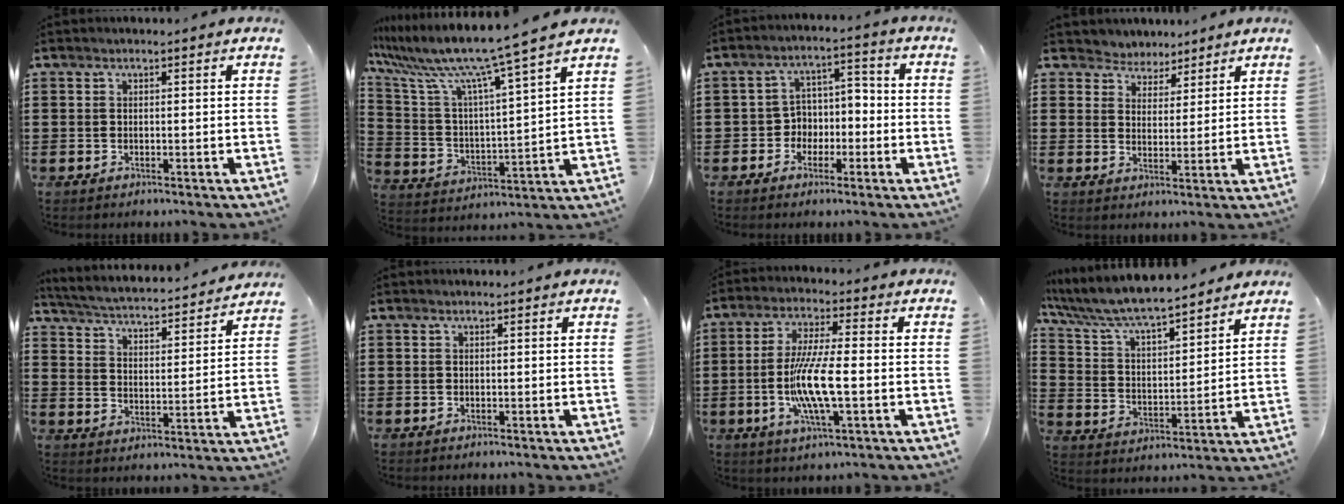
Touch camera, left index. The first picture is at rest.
{"total": 9.4, "force": [7.9, -0.7, 4.9], "torque": [-0.131, -0.057, 0.125]}
{"total": 4.5, "force": [-2.1, 3.8, 1.1], "torque": [-0.037, 0.009, -0.047]}
{"total": 3.9, "force": [3.4, 1.9, -0.5], "torque": [-0.011, -0.005, 0.061]}
{"total": 3.5, "force": [3.4, -0.4, 0.8], "torque": [-0.037, -0.033, 0.048]}
{"total": 0.0}
{"total": 9.6, "force": [-2.1, 1.7, 9.2], "torque": [-0.188, -0.011, -0.046]}
{"total": 7.0, "force": [6.5, 0.8, 2.4], "torque": [-0.077, -0.040, 0.110]}